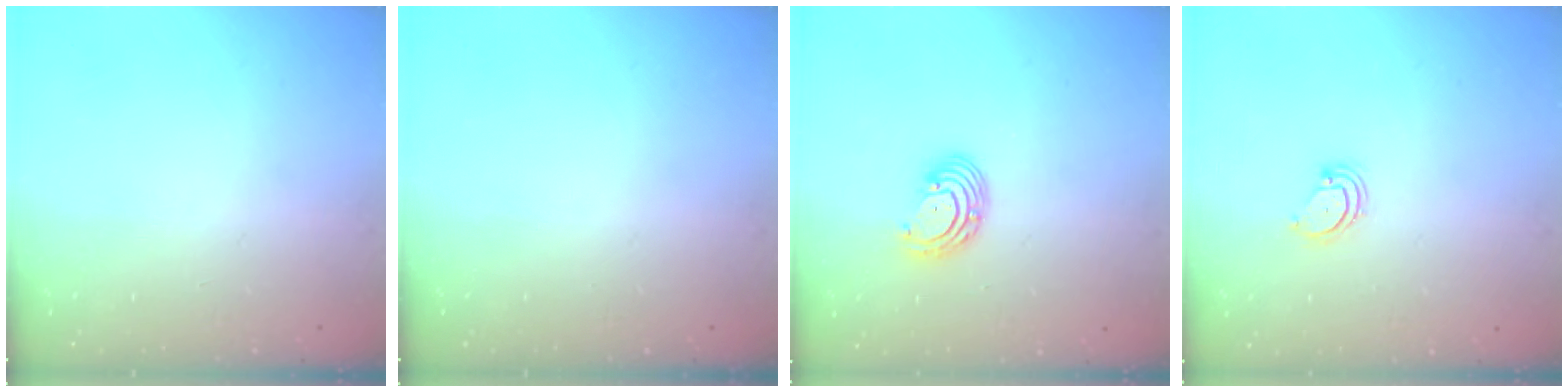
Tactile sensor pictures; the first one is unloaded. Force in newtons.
{"total": 0.0}
{"total": 5.2, "press": 5.2, "slide": 0.5}
{"total": 3.0, "press": 3.0, "slide": 0.4}